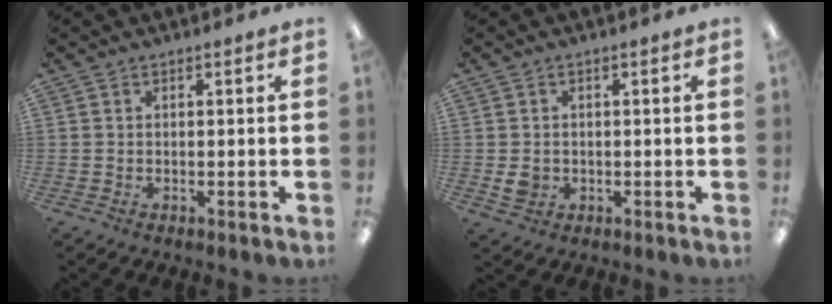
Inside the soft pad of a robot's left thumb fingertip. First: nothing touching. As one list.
[{"total": 3.3, "force": [-0.3, 2.8, 1.7], "torque": [-0.012, -0.001, -0.006]}]